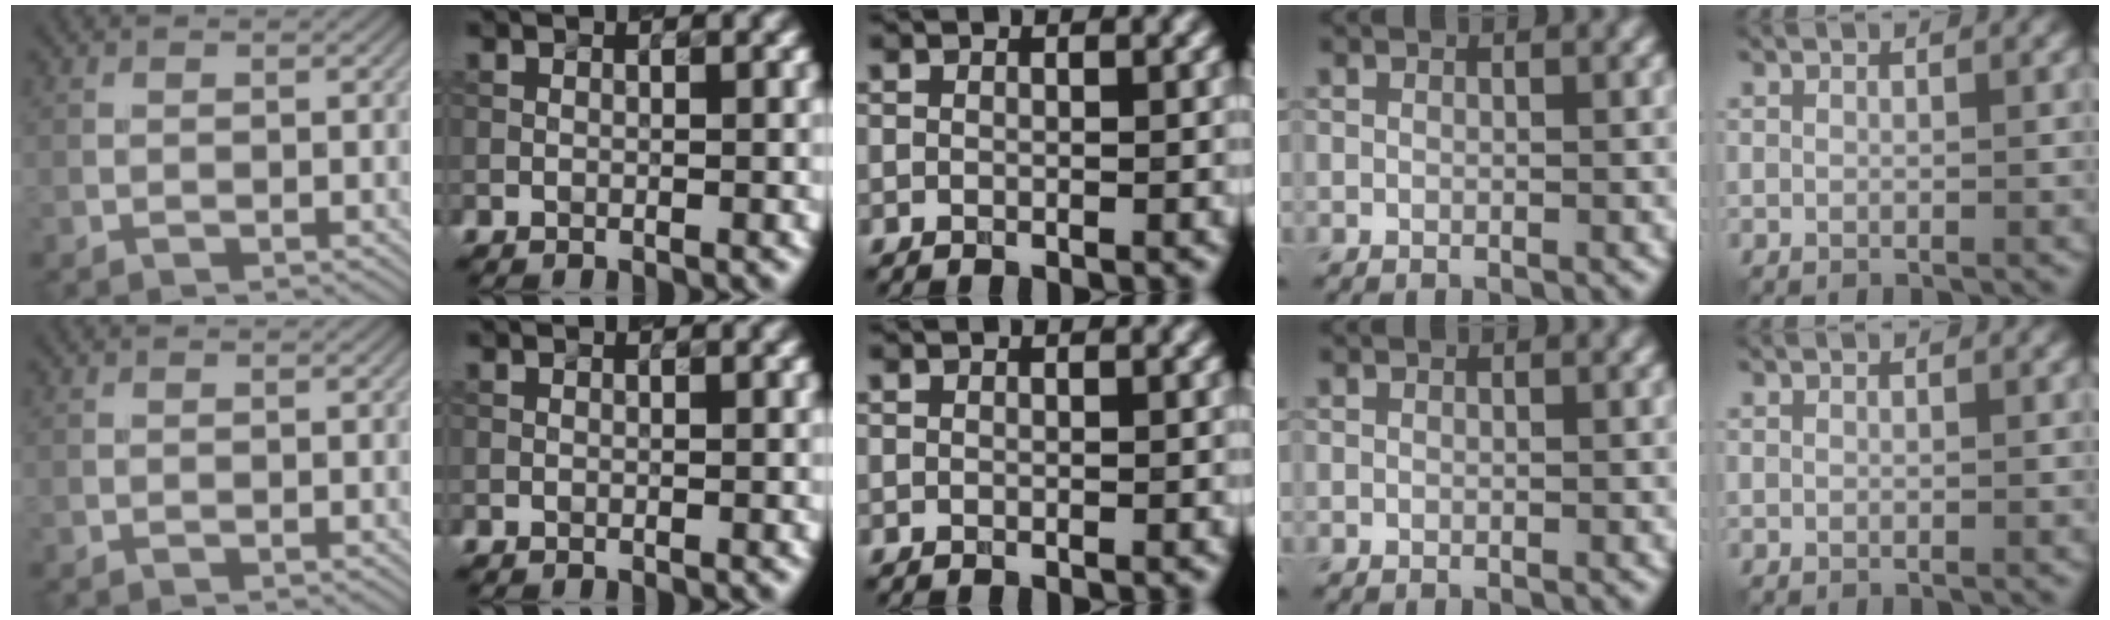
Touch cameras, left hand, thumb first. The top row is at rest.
{}